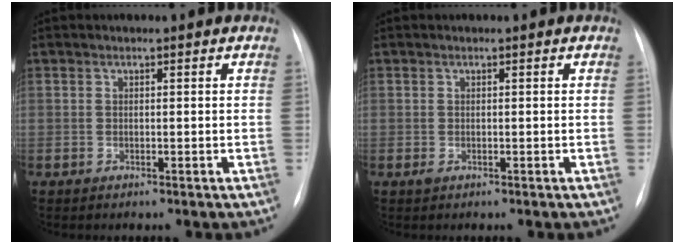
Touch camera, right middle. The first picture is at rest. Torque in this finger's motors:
{"motor_torque": [0.07, -0.14, 0.05, 0.00]}